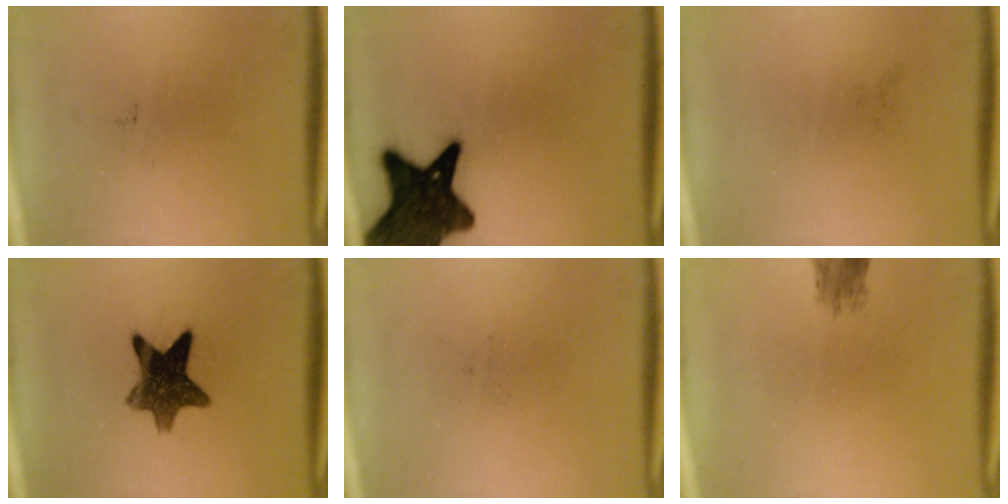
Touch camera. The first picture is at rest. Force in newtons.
{"total": 15.3}
{"total": 0.0}
{"total": 10.6}
{"total": 0.0}
{"total": 2.5}